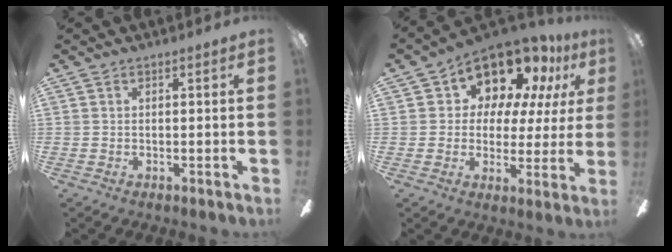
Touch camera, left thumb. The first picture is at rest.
{"total": 13.8, "force": [10.5, 7.4, 5.1], "torque": [-0.100, -0.073, 0.190]}